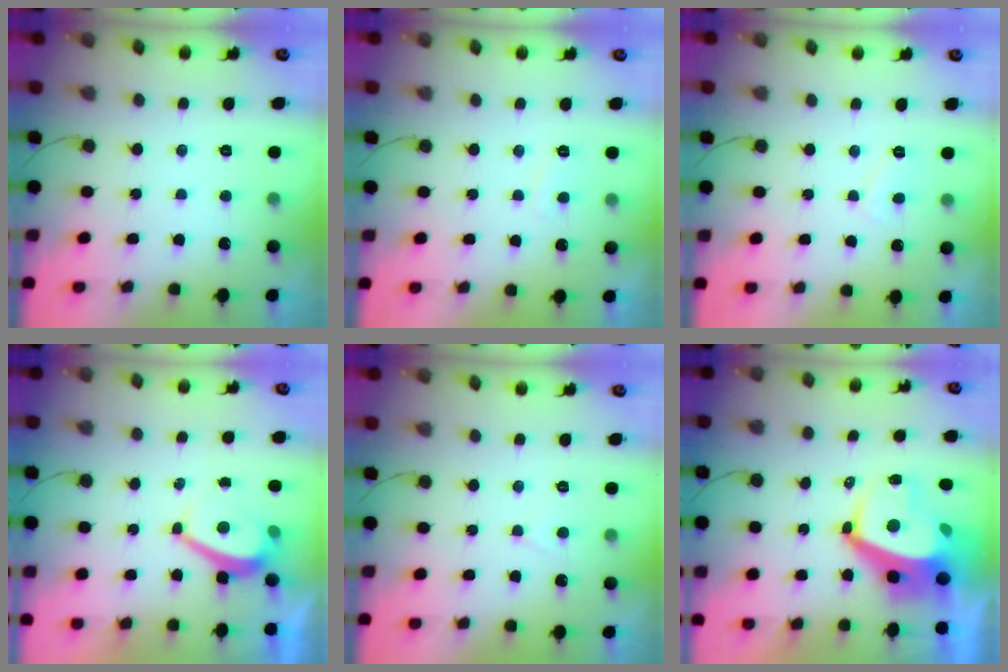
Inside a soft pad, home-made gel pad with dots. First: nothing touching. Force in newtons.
{"total": 1.8, "press": 1.7, "slide": 0.6}
{"total": 3.0, "press": 3.0, "slide": 0.3}
{"total": 3.0, "press": 2.9, "slide": 0.6}
{"total": 2.6, "press": 2.6, "slide": 0.3}
{"total": 10.1, "press": 10.0, "slide": 1.4}